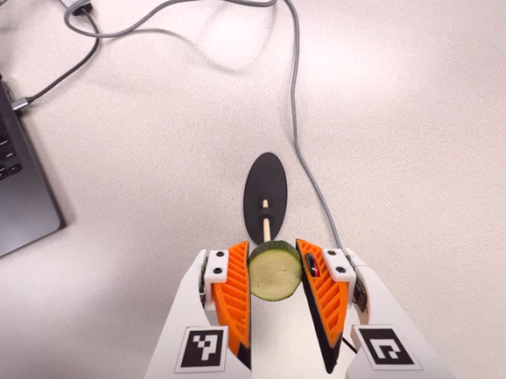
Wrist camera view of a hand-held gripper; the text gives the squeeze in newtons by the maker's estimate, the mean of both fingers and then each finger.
{"total": 13.0, "left": 14.0, "right": 11.9}